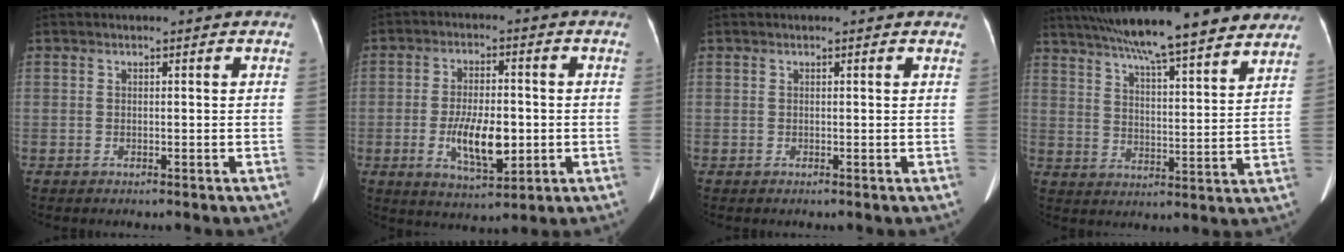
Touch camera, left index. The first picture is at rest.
{"total": 9.1, "force": [-1.9, 3.5, 8.2], "torque": [-0.155, -0.007, -0.027]}
{"total": 1.7, "force": [1.5, 0.6, 0.5], "torque": [-0.007, 0.003, -0.001]}
{"total": 22.1, "force": [18.5, 2.1, 11.8], "torque": [-0.188, 0.023, 0.261]}